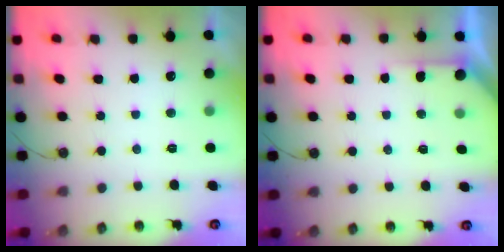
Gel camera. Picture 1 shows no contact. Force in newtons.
{"total": 2.9, "press": 2.9, "slide": 0.2}